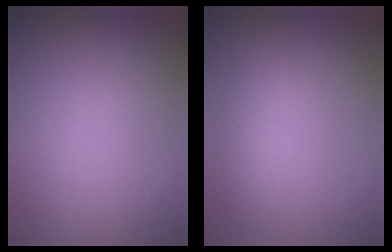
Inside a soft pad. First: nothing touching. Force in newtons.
{"total": 2.3, "press": 2.3, "slide": 0.2}